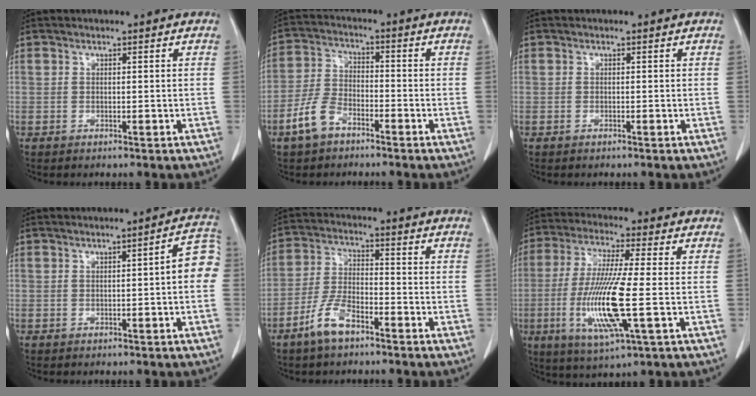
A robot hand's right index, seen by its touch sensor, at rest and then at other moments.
{"total": 6.7, "force": [-4.2, 3.6, 3.8], "torque": [-0.098, 0.006, -0.085]}
{"total": 0.0}
{"total": 5.4, "force": [-0.1, 1.0, 5.3], "torque": [-0.057, 0.018, -0.008]}
{"total": 7.0, "force": [-4.7, 2.5, 4.6], "torque": [-0.106, 0.000, -0.094]}
{"total": 13.8, "force": [-2.9, 0.9, 13.4], "torque": [-0.279, -0.021, -0.056]}